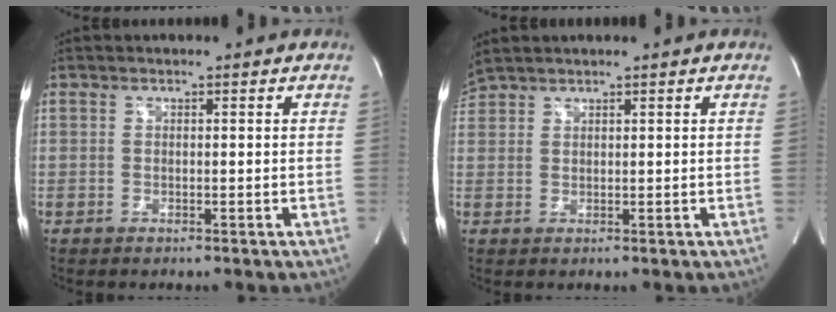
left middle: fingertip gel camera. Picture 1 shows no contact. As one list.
[{"total": 2.5, "force": [2.4, -0.2, 0.5], "torque": [-0.027, 0.025, 0.059]}]